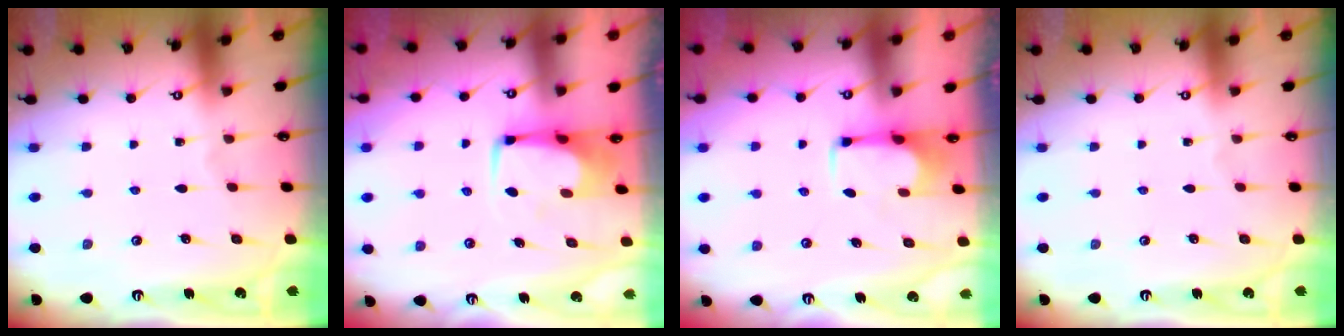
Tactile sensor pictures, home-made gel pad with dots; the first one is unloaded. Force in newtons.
{"total": 1.0, "press": 0.8, "slide": 0.7}
{"total": 2.8, "press": 2.5, "slide": 1.1}
{"total": 0.0}